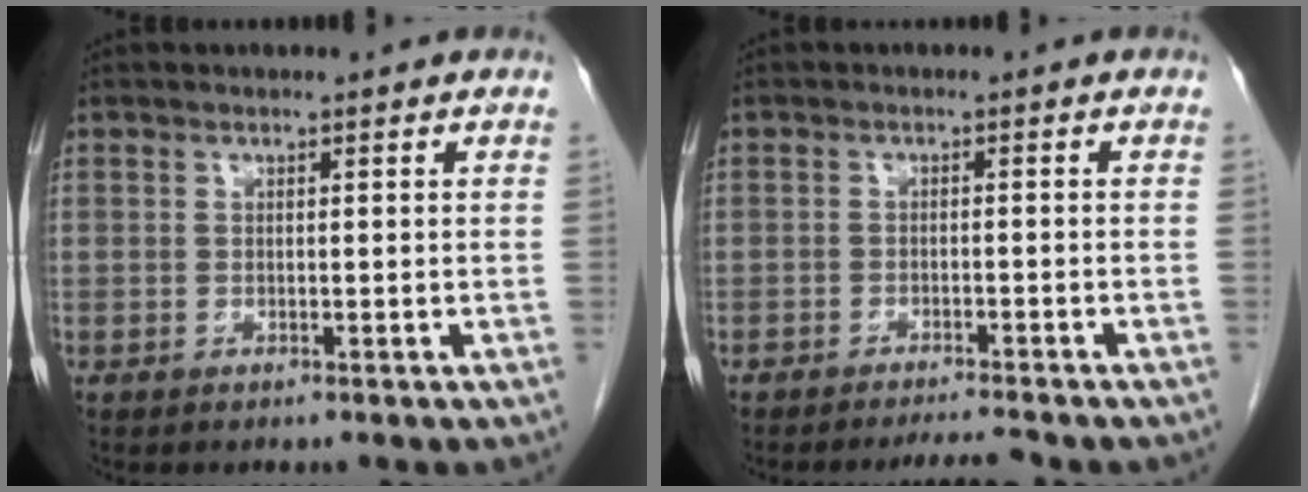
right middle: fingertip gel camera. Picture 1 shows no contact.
{"total": 3.1, "force": [-2.9, -0.3, 0.9], "torque": [-0.015, -0.012, -0.047]}